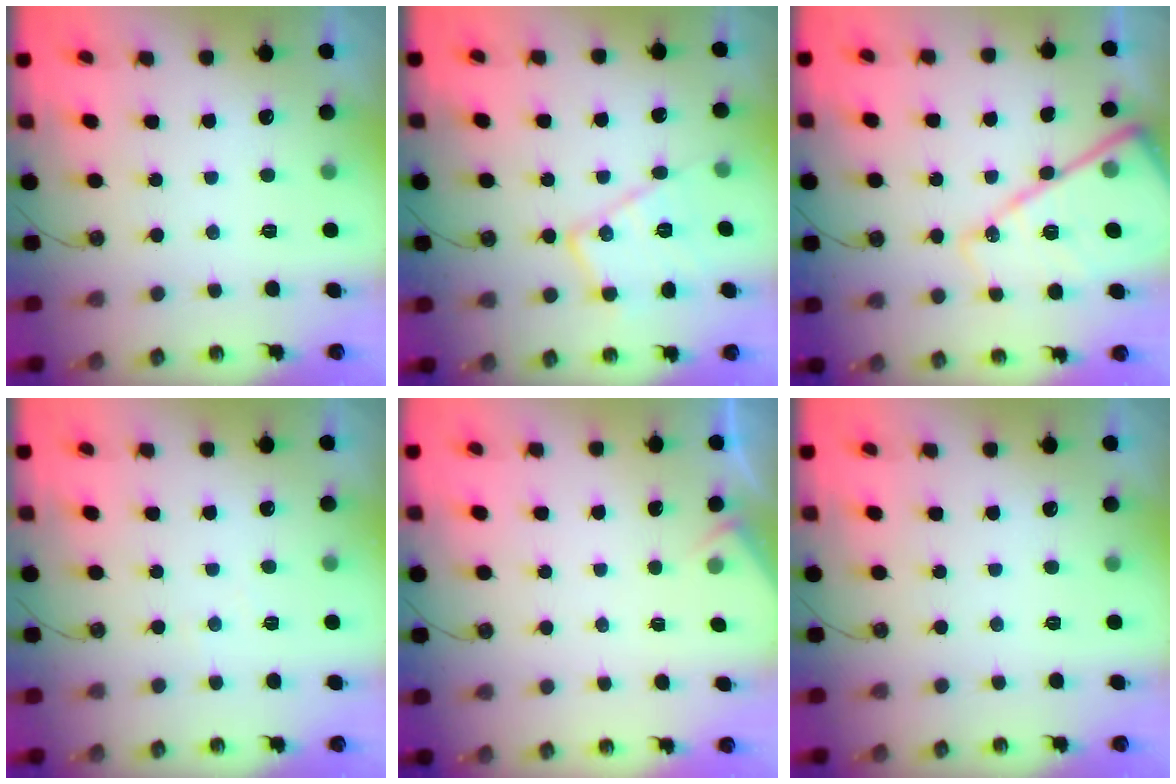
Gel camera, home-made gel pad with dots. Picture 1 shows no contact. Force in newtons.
{"total": 12.7, "press": 12.7, "slide": 0.7}
{"total": 19.7, "press": 19.5, "slide": 2.1}
{"total": 2.7, "press": 2.7, "slide": 0.4}
{"total": 2.5, "press": 2.4, "slide": 0.4}
{"total": 0.0}